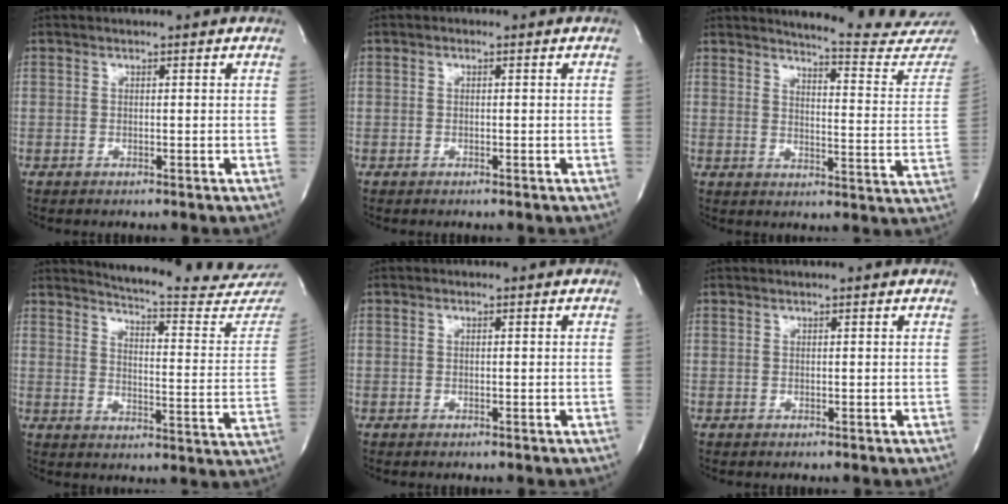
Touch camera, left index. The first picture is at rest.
{"total": 0.0}
{"total": 19.4, "force": [18.9, 0.0, 4.3], "torque": [-0.056, -0.135, 0.207]}
{"total": 22.9, "force": [22.1, 0.7, 5.9], "torque": [-0.081, -0.130, 0.255]}
{"total": 0.0}
{"total": 0.7, "force": [0.6, -0.3, 0.2], "torque": [-0.009, 0.002, 0.017]}